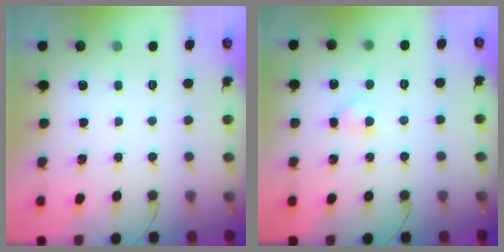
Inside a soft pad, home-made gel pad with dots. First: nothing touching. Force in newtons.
{"total": 2.6, "press": 2.3, "slide": 1.2}